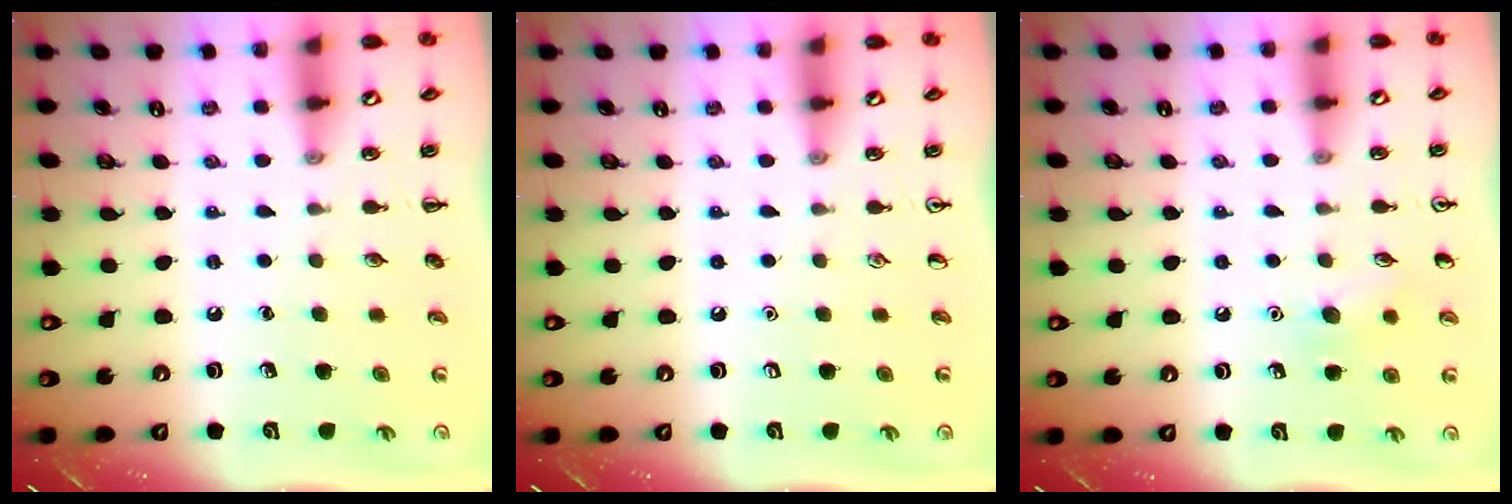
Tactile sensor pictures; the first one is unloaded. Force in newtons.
{"total": 0.0}
{"total": 7.3, "press": 7.0, "slide": 2.1}